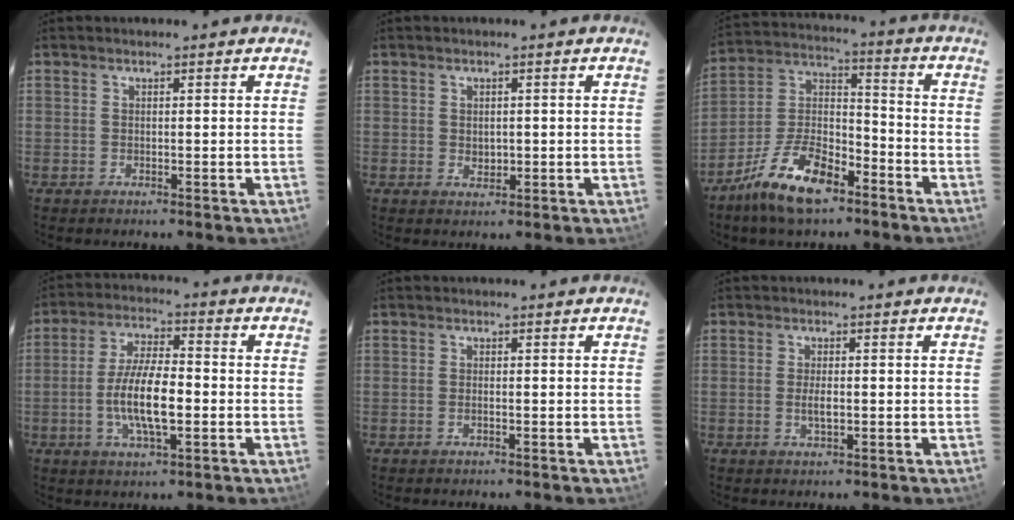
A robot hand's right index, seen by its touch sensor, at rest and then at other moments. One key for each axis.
{"total": 2.1, "fx": 0.0, "fy": 1.7, "fz": 1.3, "tx": -0.020, "ty": 0.001, "tz": 0.003}
{"total": 14.8, "fx": -9.7, "fy": 6.1, "fz": 9.5, "tx": -0.196, "ty": 0.012, "tz": -0.177}
{"total": 10.7, "fx": -2.2, "fy": 3.3, "fz": 9.9, "tx": -0.198, "ty": 0.001, "tz": -0.041}
{"total": 0.9, "fx": -0.3, "fy": 0.3, "fz": 0.8, "tx": -0.017, "ty": 0.001, "tz": -0.006}
{"total": 2.7, "fx": -0.4, "fy": 1.0, "fz": 2.5, "tx": -0.047, "ty": -0.002, "tz": -0.006}